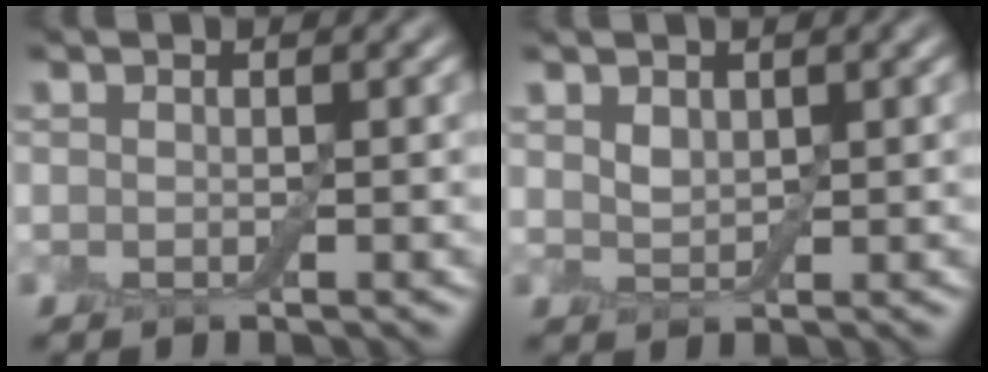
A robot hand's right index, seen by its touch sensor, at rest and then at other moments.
{"total": 1.2, "force": [0.8, 0.7, 0.6], "torque": [-0.015, 0.000, 0.019]}